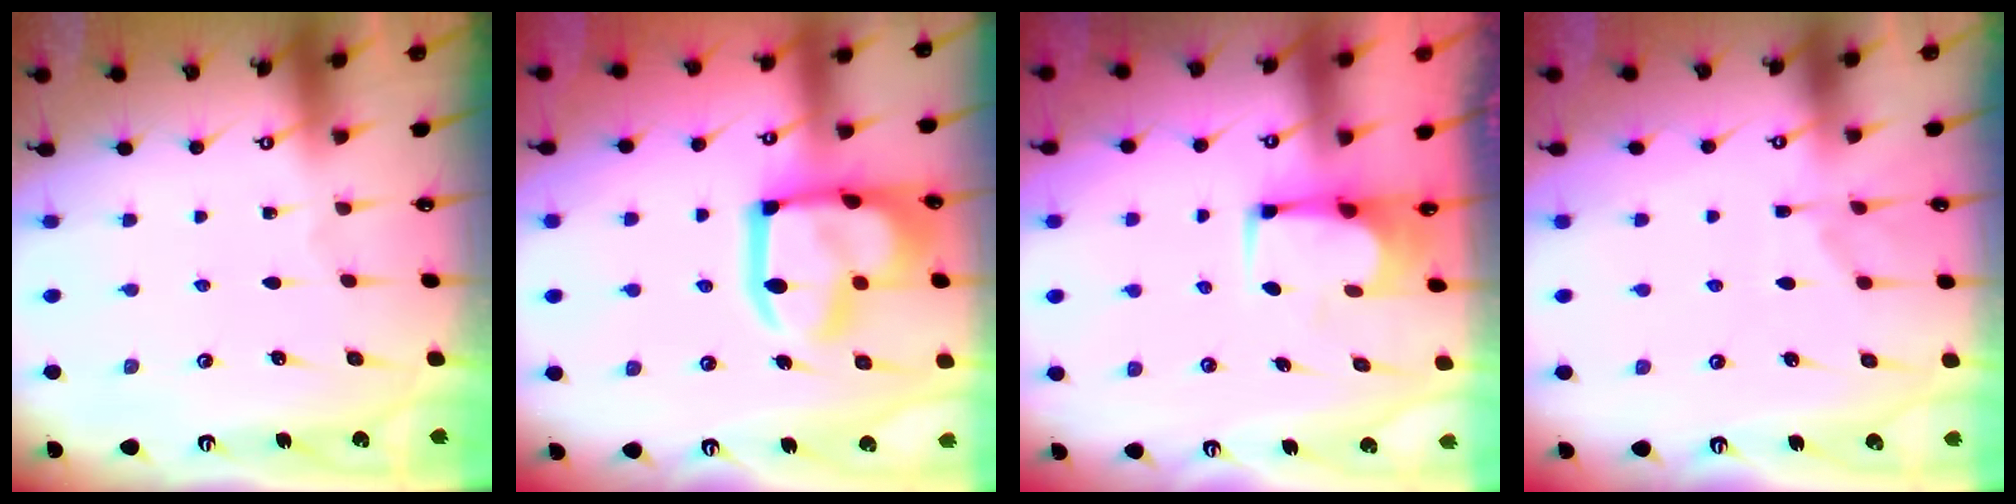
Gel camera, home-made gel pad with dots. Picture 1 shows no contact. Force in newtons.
{"total": 15.7, "press": 15.6, "slide": 2.0}
{"total": 1.8, "press": 1.7, "slide": 0.3}
{"total": 1.4, "press": 0.6, "slide": 1.2}